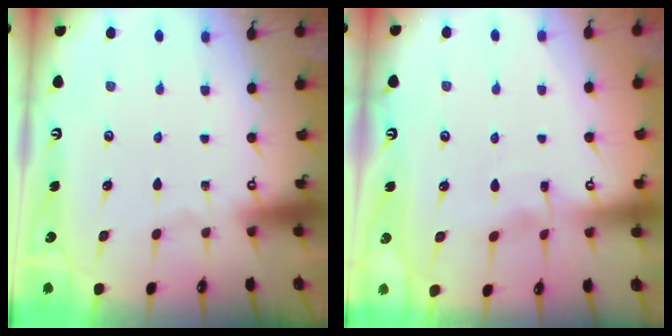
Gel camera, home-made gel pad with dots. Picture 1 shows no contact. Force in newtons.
{"total": 3.3, "press": 3.3, "slide": 0.4}